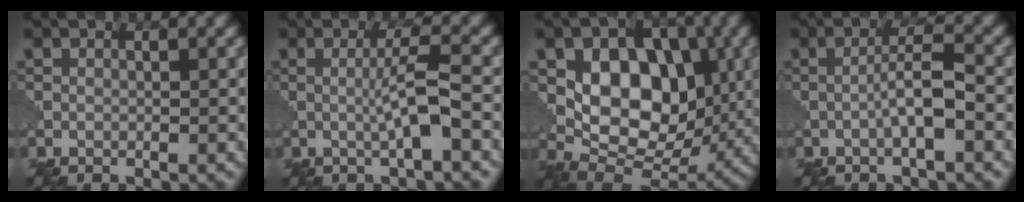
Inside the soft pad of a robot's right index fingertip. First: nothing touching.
{"total": 3.4, "force": [-0.4, 0.2, 3.4], "torque": [-0.059, 0.005, -0.011]}
{"total": 10.0, "force": [1.3, 6.6, 7.4], "torque": [-0.122, -0.006, 0.017]}
{"total": 3.4, "force": [-1.0, 0.4, 3.2], "torque": [-0.055, 0.012, -0.023]}